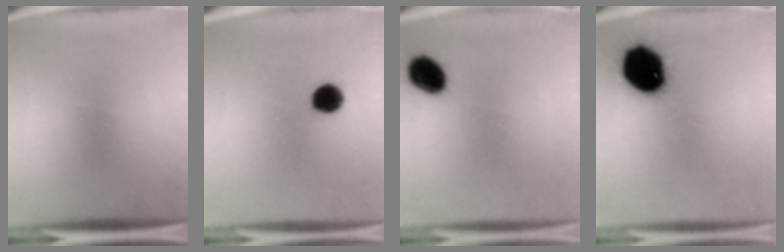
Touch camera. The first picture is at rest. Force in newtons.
{"total": 6.0}
{"total": 8.6}
{"total": 18.0}